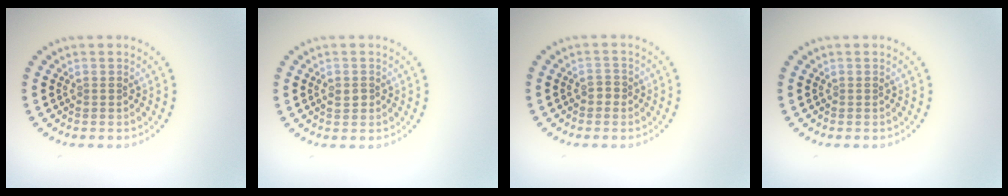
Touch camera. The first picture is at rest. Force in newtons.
{"total": 1.2, "press": 1.1, "slide": 0.3}
{"total": 1.0, "press": 1.0, "slide": 0.2}
{"total": 0.0}